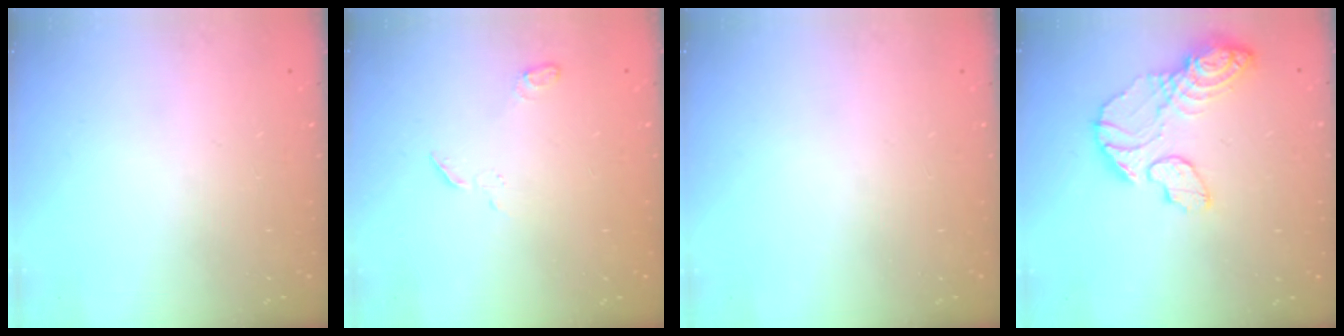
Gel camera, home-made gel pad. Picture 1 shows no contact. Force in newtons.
{"total": 3.9, "press": 3.9, "slide": 0.5}
{"total": 0.0}
{"total": 12.6, "press": 12.6, "slide": 0.9}